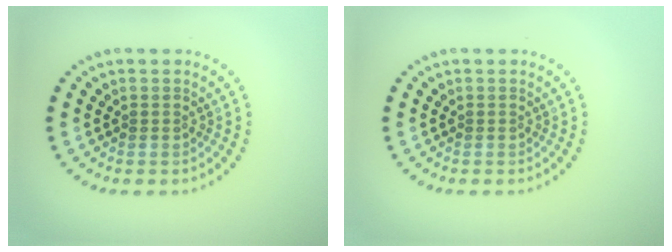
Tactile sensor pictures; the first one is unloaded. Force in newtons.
{"total": 0.0}